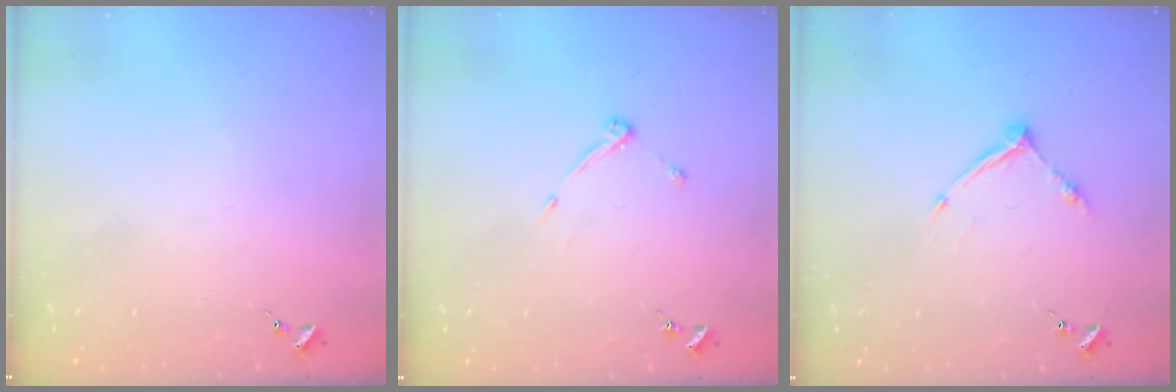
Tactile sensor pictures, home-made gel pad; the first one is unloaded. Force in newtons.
{"total": 4.0, "press": 4.0, "slide": 0.6}
{"total": 8.6, "press": 8.6, "slide": 0.5}